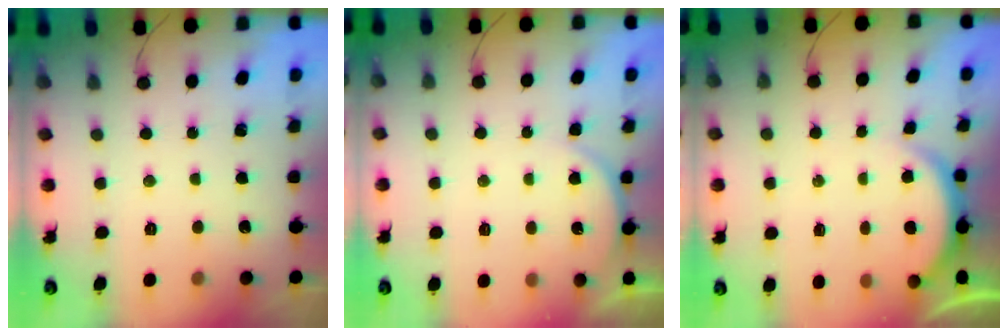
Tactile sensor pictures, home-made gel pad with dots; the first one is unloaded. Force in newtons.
{"total": 3.8, "press": 3.2, "slide": 2.2}
{"total": 3.2, "press": 3.2, "slide": 0.4}